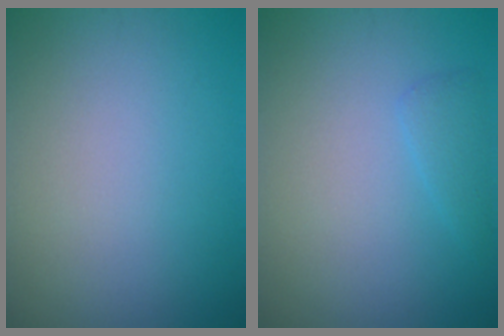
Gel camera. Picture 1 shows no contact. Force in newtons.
{"total": 1.4, "press": 1.4, "slide": 0.1}